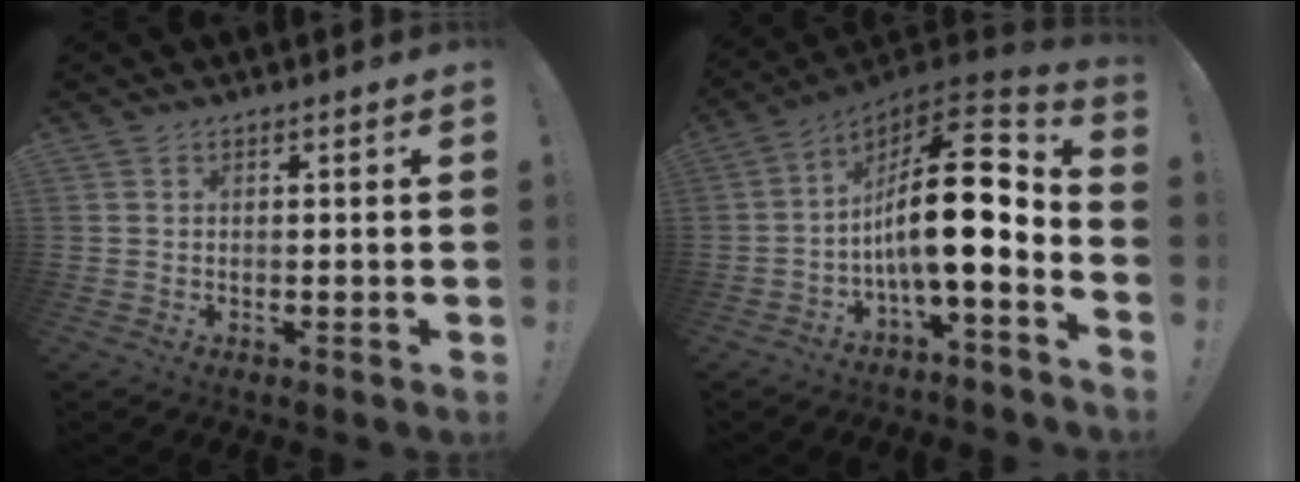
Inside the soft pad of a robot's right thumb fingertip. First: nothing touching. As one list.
[{"total": 18.9, "force": [-0.4, 6.3, 17.8], "torque": [-0.292, 0.000, -0.009]}]